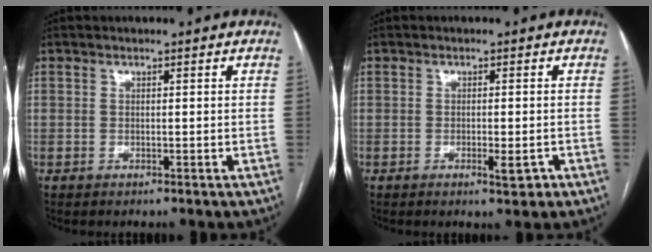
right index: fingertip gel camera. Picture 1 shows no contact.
{"total": 2.3, "force": [-1.1, 0.5, 2.0], "torque": [-0.031, -0.002, -0.013]}